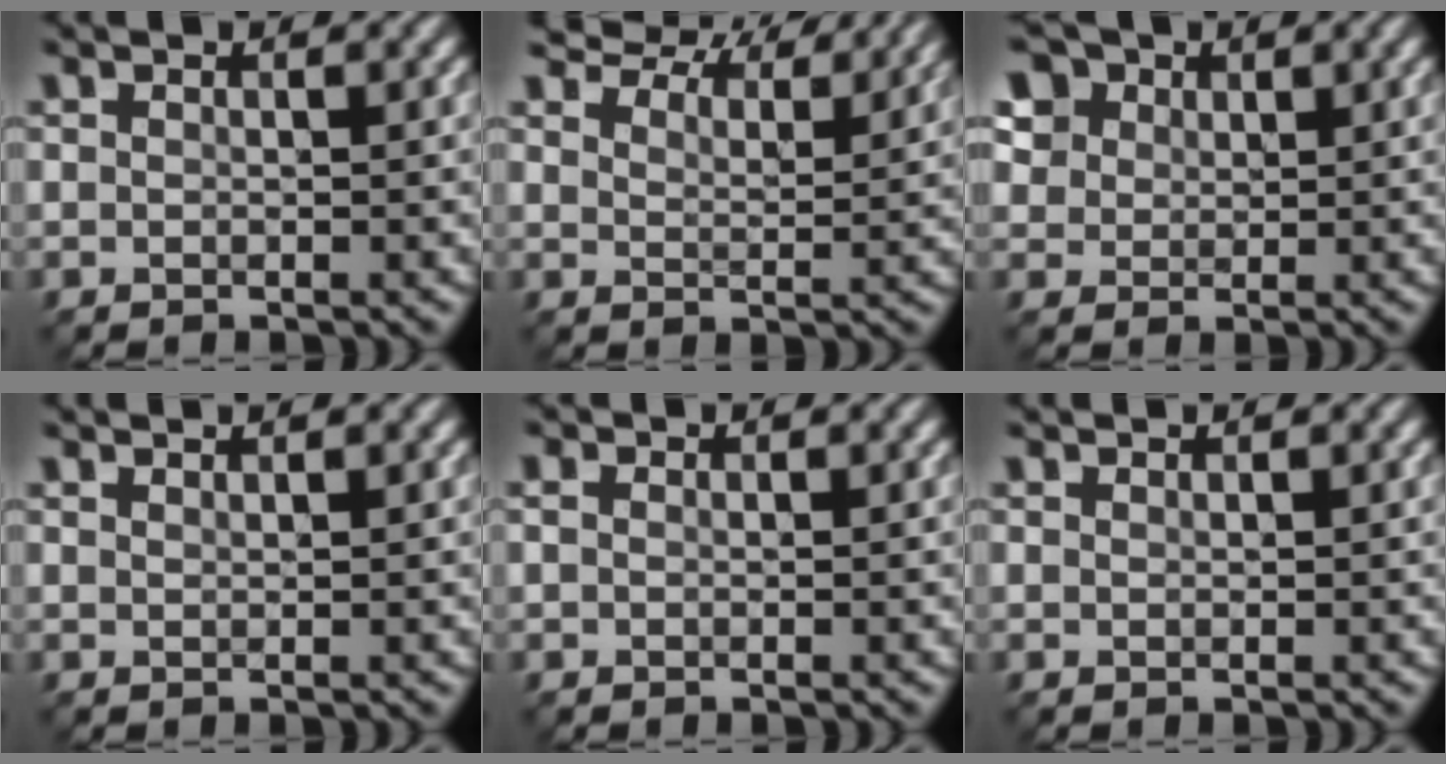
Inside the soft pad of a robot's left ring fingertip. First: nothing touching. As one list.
[{"total": 9.4, "force": [8.5, 2.1, 3.2], "torque": [-0.057, -0.007, 0.120]}, {"total": 7.7, "force": [4.6, 5.3, 3.1], "torque": [-0.086, 0.009, 0.073]}, {"total": 1.3, "force": [1.2, 0.2, 0.5], "torque": [0.002, -0.003, 0.011]}, {"total": 0.8, "force": [0.5, 0.5, 0.5], "torque": [-0.011, 0.002, 0.005]}, {"total": 0.9, "force": [0.9, 0.0, 0.2], "torque": [-0.003, -0.005, 0.010]}]